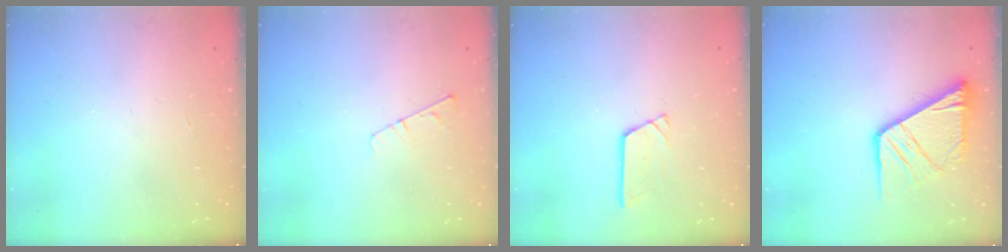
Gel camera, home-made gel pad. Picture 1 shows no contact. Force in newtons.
{"total": 3.5, "press": 3.5, "slide": 0.3}
{"total": 3.5, "press": 3.5, "slide": 0.4}
{"total": 14.0, "press": 13.9, "slide": 1.5}